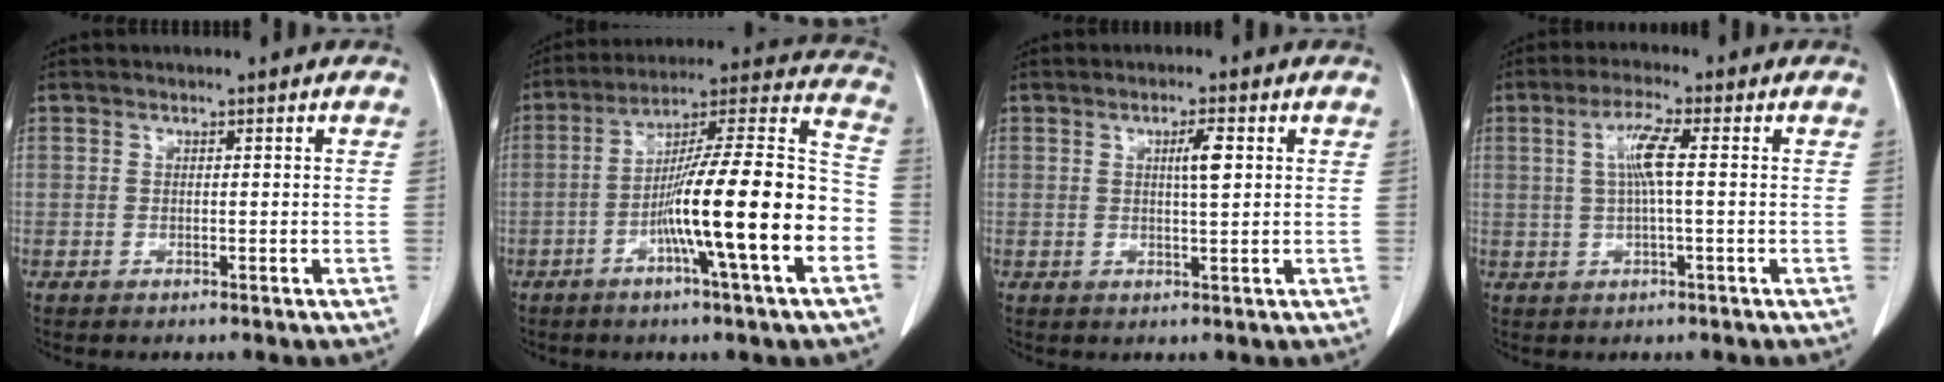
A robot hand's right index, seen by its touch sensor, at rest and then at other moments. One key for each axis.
{"total": 19.9, "fx": -5.9, "fy": 0.1, "fz": 19.0, "tx": -0.276, "ty": 0.010, "tz": -0.099}
{"total": 3.3, "fx": 1.0, "fy": 0.3, "fz": 3.1, "tx": -0.050, "ty": 0.001, "tz": 0.018}
{"total": 5.1, "fx": 0.8, "fy": 0.3, "fz": 5.0, "tx": -0.100, "ty": 0.009, "tz": 0.017}